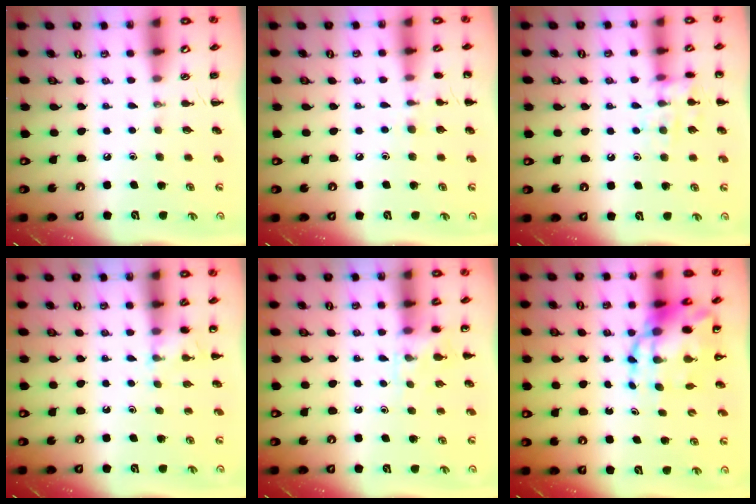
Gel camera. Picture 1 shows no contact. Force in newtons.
{"total": 6.7, "press": 6.5, "slide": 1.9}
{"total": 10.3, "press": 10.3, "slide": 1.2}
{"total": 4.8, "press": 4.6, "slide": 1.3}
{"total": 6.0, "press": 5.7, "slide": 1.8}
{"total": 10.5, "press": 10.1, "slide": 2.7}